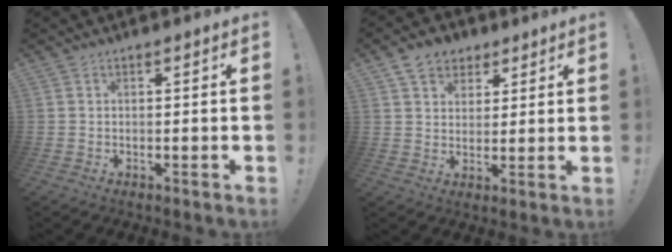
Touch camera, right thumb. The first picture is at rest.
{"total": 8.6, "force": [4.9, 6.6, 2.5], "torque": [-0.033, -0.021, 0.096]}